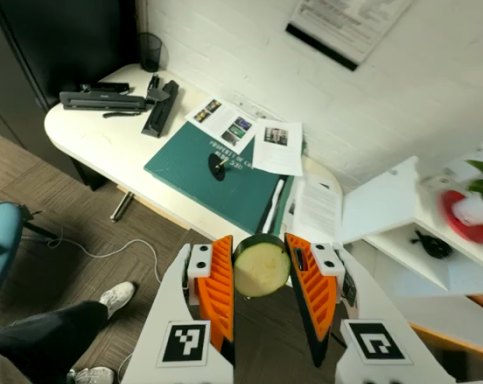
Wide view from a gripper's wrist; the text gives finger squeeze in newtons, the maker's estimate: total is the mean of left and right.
{"total": 12.2, "left": 13.0, "right": 11.4}